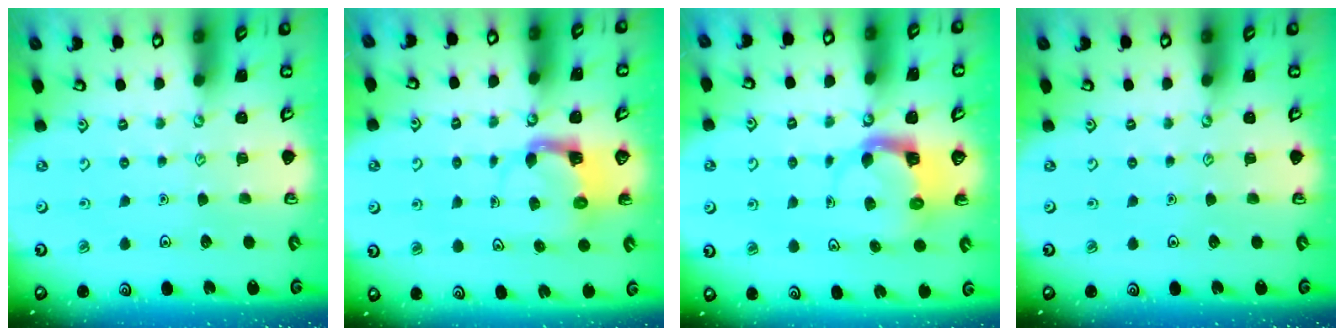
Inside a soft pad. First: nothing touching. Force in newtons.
{"total": 3.9, "press": 3.8, "slide": 0.7}
{"total": 3.7, "press": 3.7, "slide": 0.6}
{"total": 0.0}